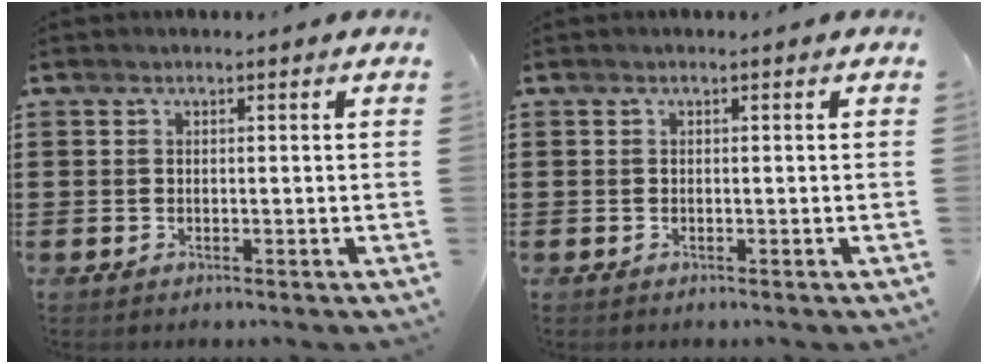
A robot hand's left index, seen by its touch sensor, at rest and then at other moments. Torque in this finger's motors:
{"motor_torque": [0.02, 0.01, 0.00, 0.01]}